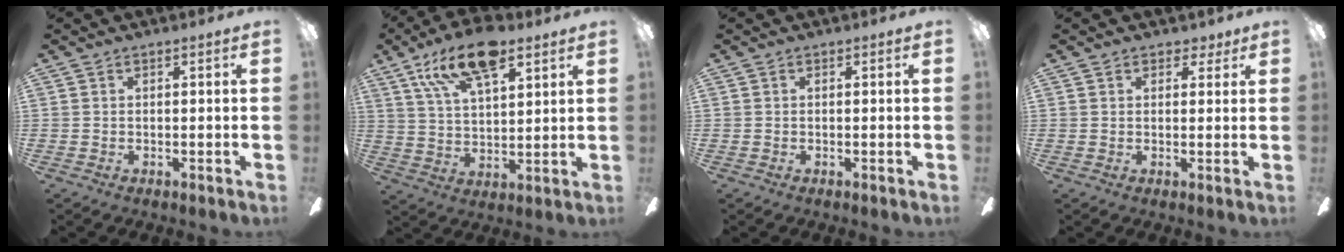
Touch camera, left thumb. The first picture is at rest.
{"total": 16.2, "force": [10.3, 6.7, 10.5], "torque": [-0.185, -0.035, 0.177]}
{"total": 0.0}
{"total": 2.7, "force": [1.8, 1.7, 0.9], "torque": [-0.004, -0.001, 0.032]}